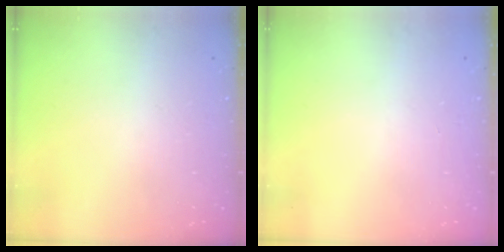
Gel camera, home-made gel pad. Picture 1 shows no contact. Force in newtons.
{"total": 0.0}